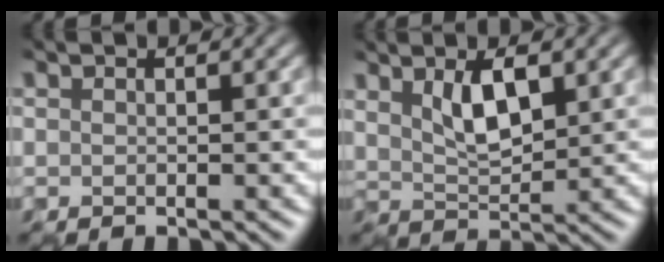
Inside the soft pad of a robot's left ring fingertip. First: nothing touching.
{"total": 3.4, "force": [1.4, 1.4, 2.8], "torque": [-0.061, 0.000, 0.027]}